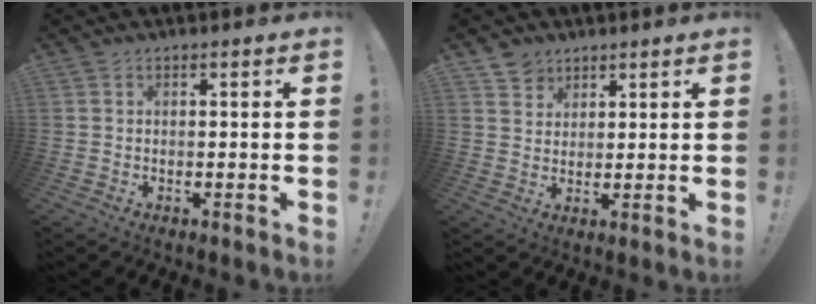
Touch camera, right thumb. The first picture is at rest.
{"total": 5.0, "force": [3.6, 3.4, 0.2], "torque": [-0.006, -0.024, 0.070]}